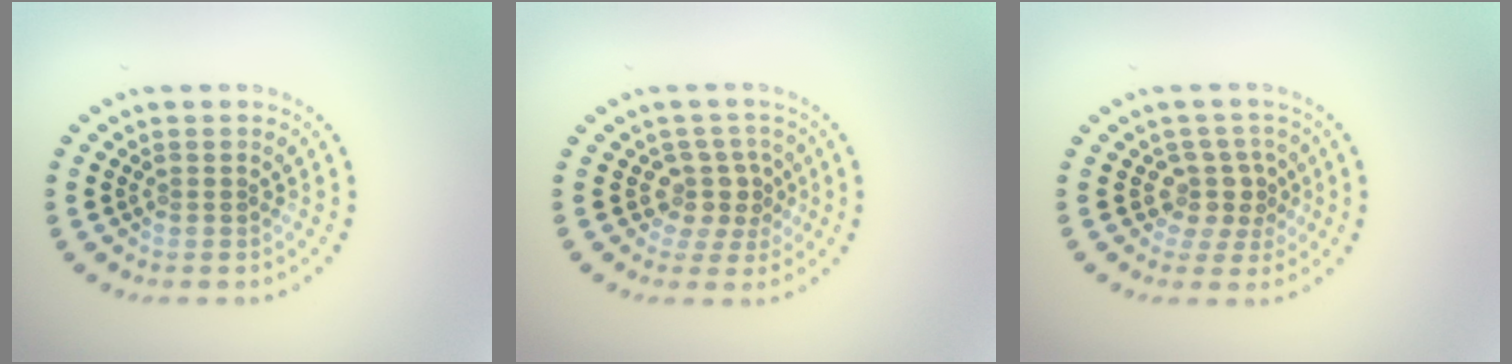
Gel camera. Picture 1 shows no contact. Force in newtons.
{"total": 2.8, "press": 2.1, "slide": 1.8}
{"total": 2.8, "press": 2.1, "slide": 1.8}